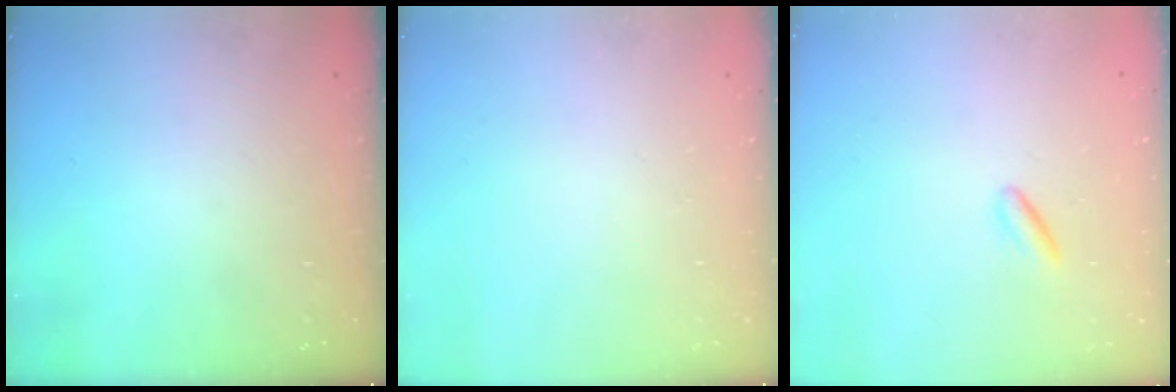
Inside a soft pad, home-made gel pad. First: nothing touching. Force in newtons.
{"total": 0.0}
{"total": 1.7, "press": 1.5, "slide": 0.7}